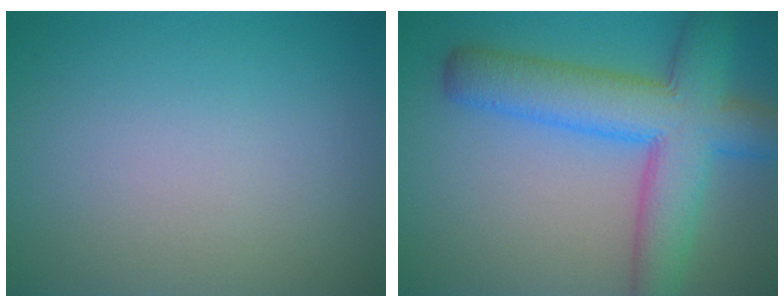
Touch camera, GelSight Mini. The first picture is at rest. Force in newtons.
{"total": 9.0, "press": 9.0, "slide": 0.3}